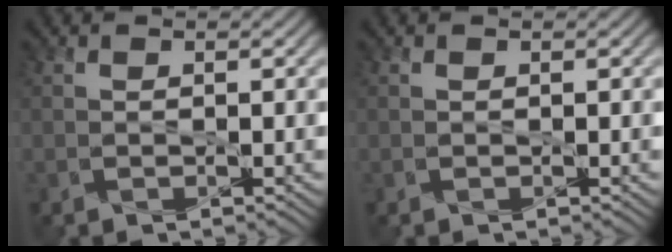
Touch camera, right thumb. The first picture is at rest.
{"total": 0.0}